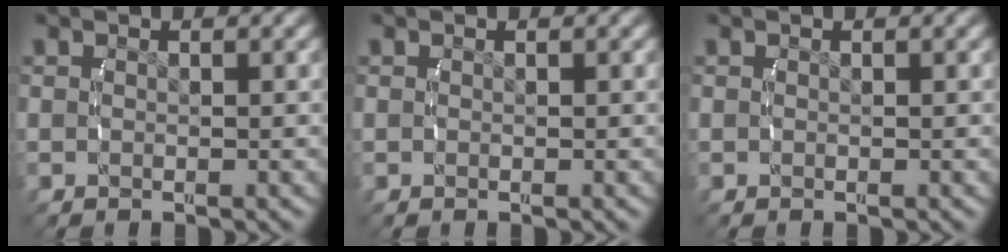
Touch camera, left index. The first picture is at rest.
{"total": 0.0}
{"total": 0.0}